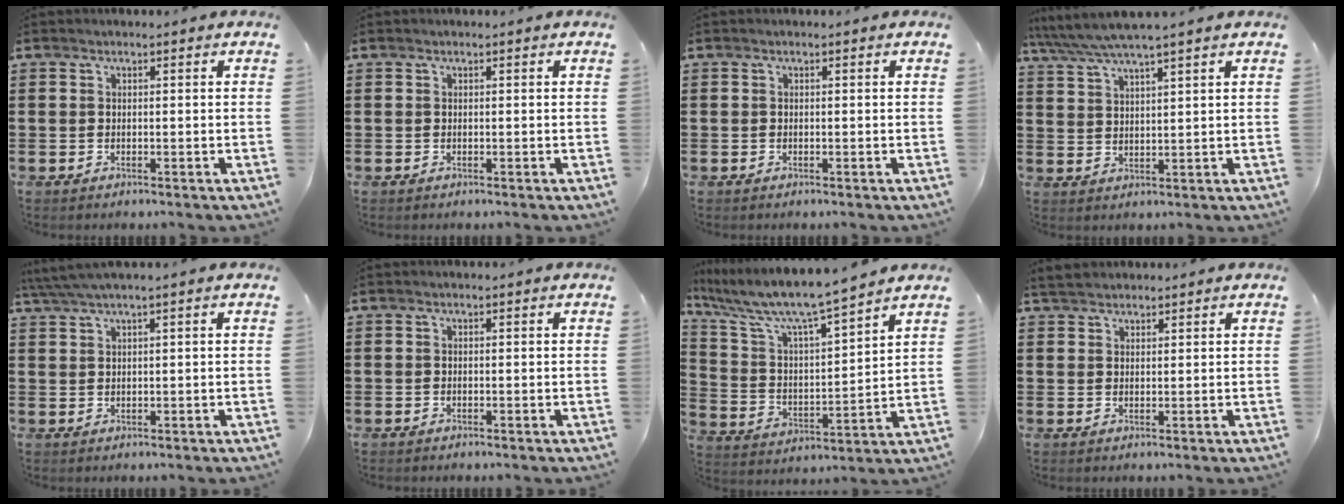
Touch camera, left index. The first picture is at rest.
{"total": 0.0}
{"total": 0.0}
{"total": 4.9, "force": [4.2, -0.1, 2.5], "torque": [-0.060, -0.016, 0.073]}
{"total": 2.3, "force": [1.4, -0.2, 1.8], "torque": [-0.035, 0.000, 0.025]}
{"total": 0.0}
{"total": 7.6, "force": [6.7, 0.1, 3.5], "torque": [-0.101, -0.052, 0.107]}
{"total": 2.2, "force": [2.1, 0.7, 0.2], "torque": [-0.010, 0.006, 0.041]}